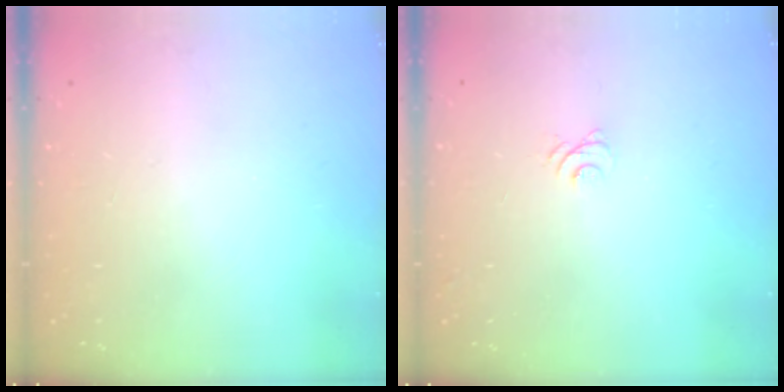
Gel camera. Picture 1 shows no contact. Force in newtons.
{"total": 6.4, "press": 6.4, "slide": 0.6}